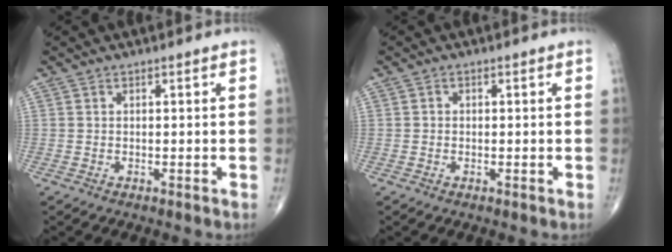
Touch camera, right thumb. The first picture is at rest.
{"total": 0.6, "force": [0.0, 0.6, 0.3], "torque": [0.000, 0.001, -0.002]}